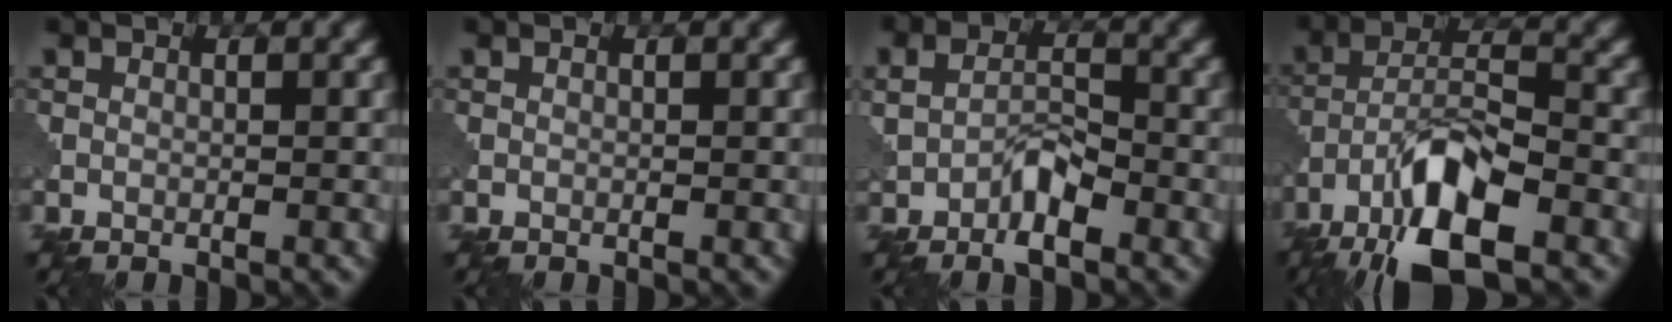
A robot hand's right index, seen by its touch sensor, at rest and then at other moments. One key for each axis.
{"total": 0.0}
{"total": 3.3, "fx": -1.4, "fy": 1.8, "fz": 2.4, "tx": -0.041, "ty": 0.005, "tz": -0.027}
{"total": 9.5, "fx": -5.7, "fy": 3.0, "fz": 7.1, "tx": -0.126, "ty": 0.009, "tz": -0.108}